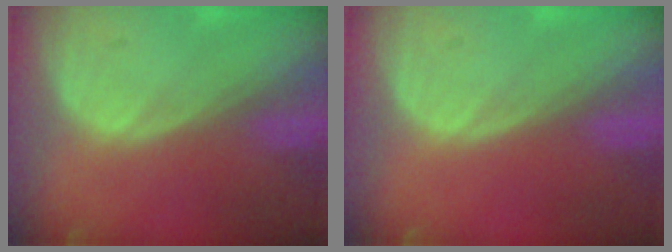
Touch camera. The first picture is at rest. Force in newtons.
{"total": 0.0}